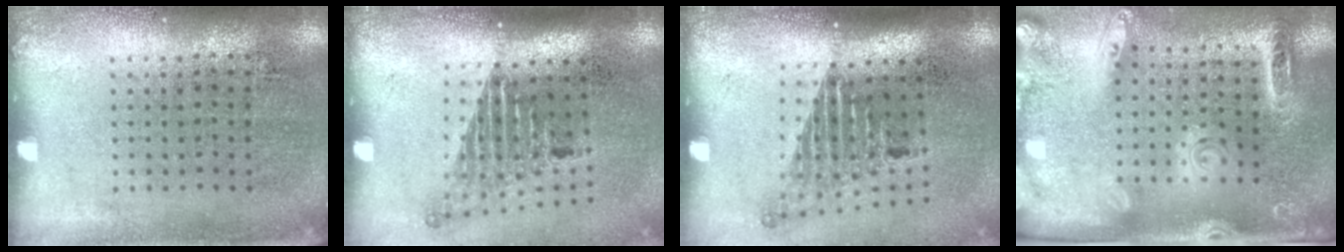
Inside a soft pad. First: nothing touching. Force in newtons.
{"total": 1.7, "press": 1.1, "slide": 1.2}
{"total": 1.7, "press": 1.1, "slide": 1.2}
{"total": 2.5, "press": 1.9, "slide": 1.6}